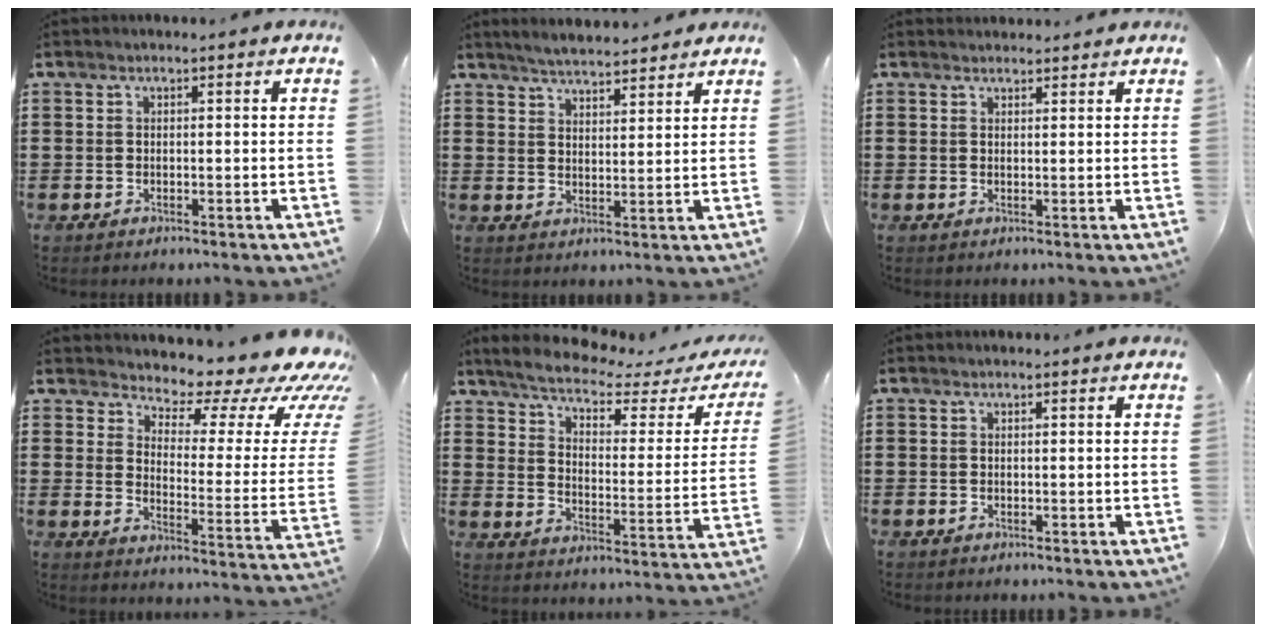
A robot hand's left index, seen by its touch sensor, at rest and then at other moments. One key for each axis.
{"total": 3.9, "fx": 3.9, "fy": 0.1, "fz": 0.5, "tx": -0.022, "ty": -0.013, "tz": 0.071}
{"total": 1.5, "fx": 1.5, "fy": 0.4, "fz": -0.1, "tx": -0.003, "ty": 0.002, "tz": 0.029}
{"total": 7.1, "fx": 5.9, "fy": 2.5, "fz": 3.2, "tx": -0.051, "ty": -0.056, "tz": 0.093}
{"total": 4.6, "fx": 3.9, "fy": 0.6, "fz": 2.4, "tx": -0.070, "ty": -0.027, "tz": 0.058}
{"total": 0.0}